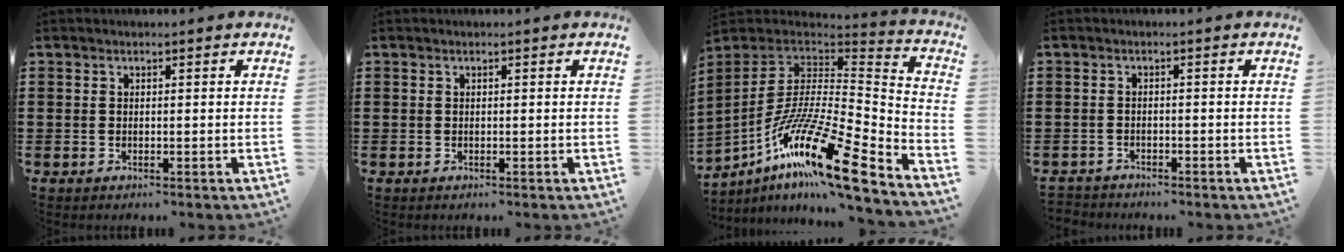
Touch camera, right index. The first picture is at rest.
{"total": 0.0}
{"total": 18.4, "force": [-10.6, 3.9, 14.6], "torque": [-0.285, 0.000, -0.200]}
{"total": 1.5, "force": [-1.5, 0.3, -0.2], "torque": [-0.002, 0.002, -0.035]}